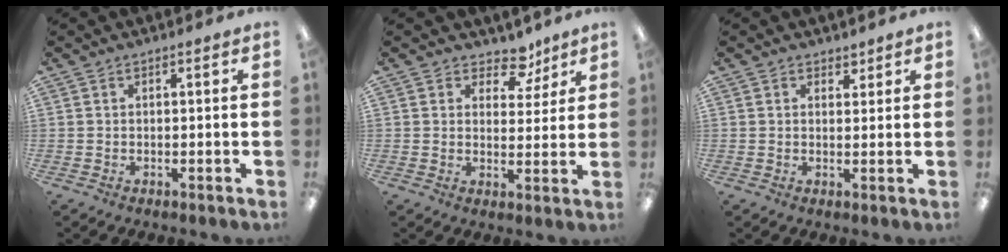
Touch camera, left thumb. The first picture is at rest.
{"total": 6.5, "force": [4.5, 4.1, 2.3], "torque": [-0.031, -0.023, 0.079]}
{"total": 2.0, "force": [1.4, 1.4, 0.1], "torque": [0.004, -0.003, 0.026]}